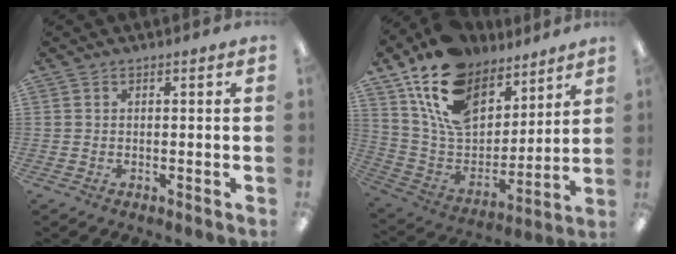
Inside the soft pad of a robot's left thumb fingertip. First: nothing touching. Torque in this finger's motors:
{"motor_torque": [0.79, 0.92, 1.30, -1.47, 0.16]}